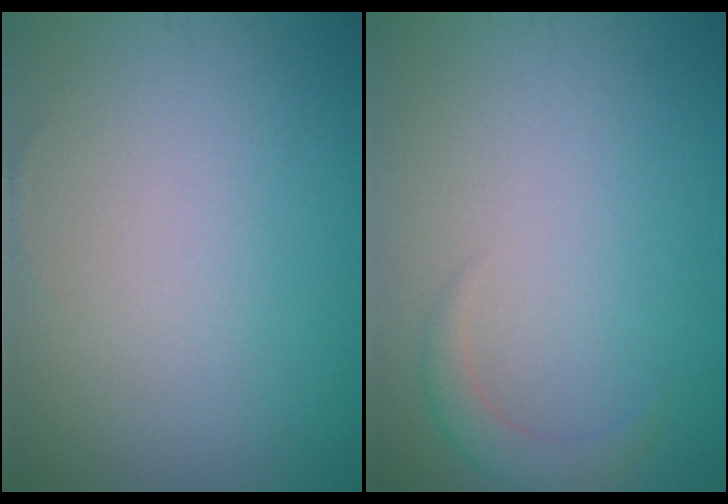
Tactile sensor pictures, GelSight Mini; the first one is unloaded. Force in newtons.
{"total": 1.8, "press": 1.8, "slide": 0.3}